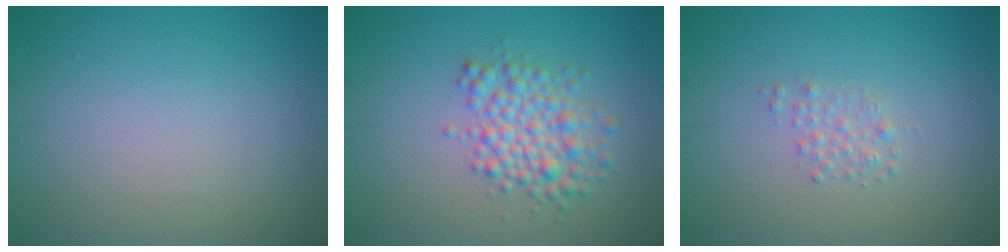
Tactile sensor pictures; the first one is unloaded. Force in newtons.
{"total": 3.8, "press": 3.8, "slide": 0.0}
{"total": 1.2, "press": 1.2, "slide": 0.0}